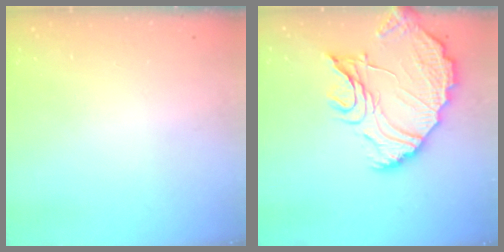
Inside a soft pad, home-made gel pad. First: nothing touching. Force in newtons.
{"total": 15.9, "press": 15.8, "slide": 1.5}